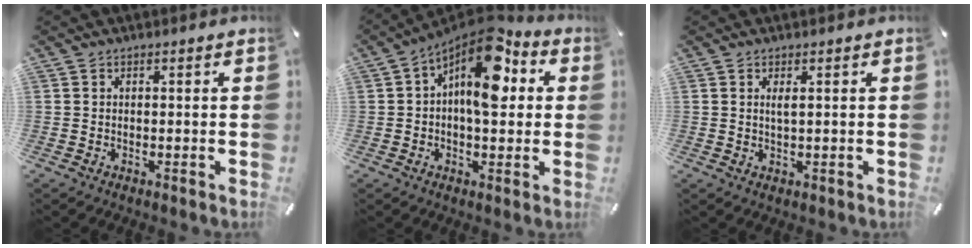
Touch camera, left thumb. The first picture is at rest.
{"total": 13.7, "force": [5.3, 6.8, 10.7], "torque": [-0.165, -0.041, 0.090]}
{"total": 1.5, "force": [0.5, 0.4, 1.4], "torque": [-0.029, 0.001, 0.007]}